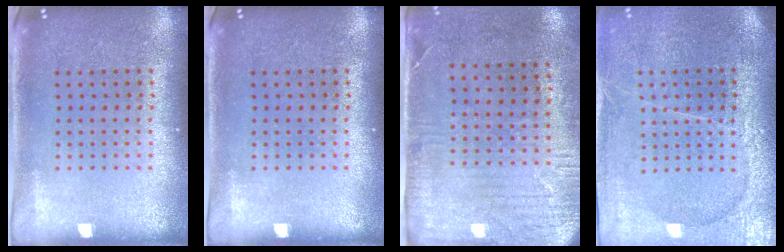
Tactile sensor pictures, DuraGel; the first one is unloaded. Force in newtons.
{"total": 0.0}
{"total": 2.9, "press": 2.3, "slide": 1.7}
{"total": 3.8, "press": 3.4, "slide": 1.7}